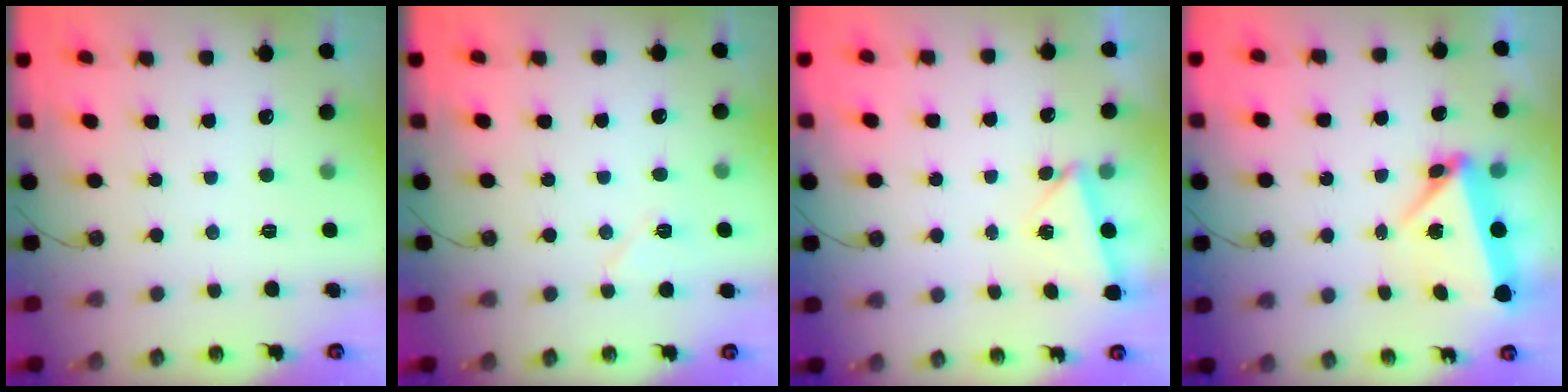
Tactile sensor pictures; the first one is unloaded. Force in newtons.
{"total": 5.9, "press": 5.6, "slide": 2.0}
{"total": 2.6, "press": 1.9, "slide": 1.8}
{"total": 5.9, "press": 5.9, "slide": 0.9}